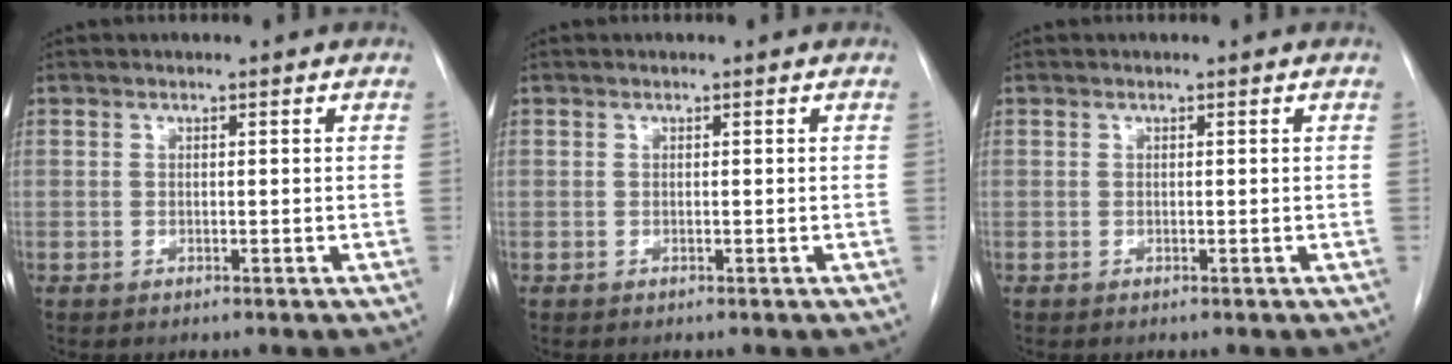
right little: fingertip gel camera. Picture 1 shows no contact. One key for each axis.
{"total": 0.0}
{"total": 0.0}